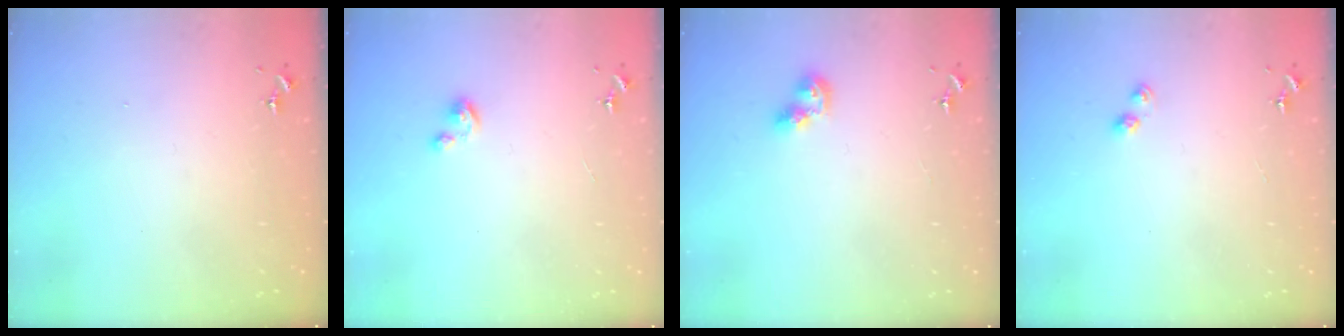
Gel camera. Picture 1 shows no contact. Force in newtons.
{"total": 3.2, "press": 3.2, "slide": 0.3}
{"total": 6.9, "press": 6.9, "slide": 0.7}
{"total": 4.0, "press": 3.9, "slide": 0.4}